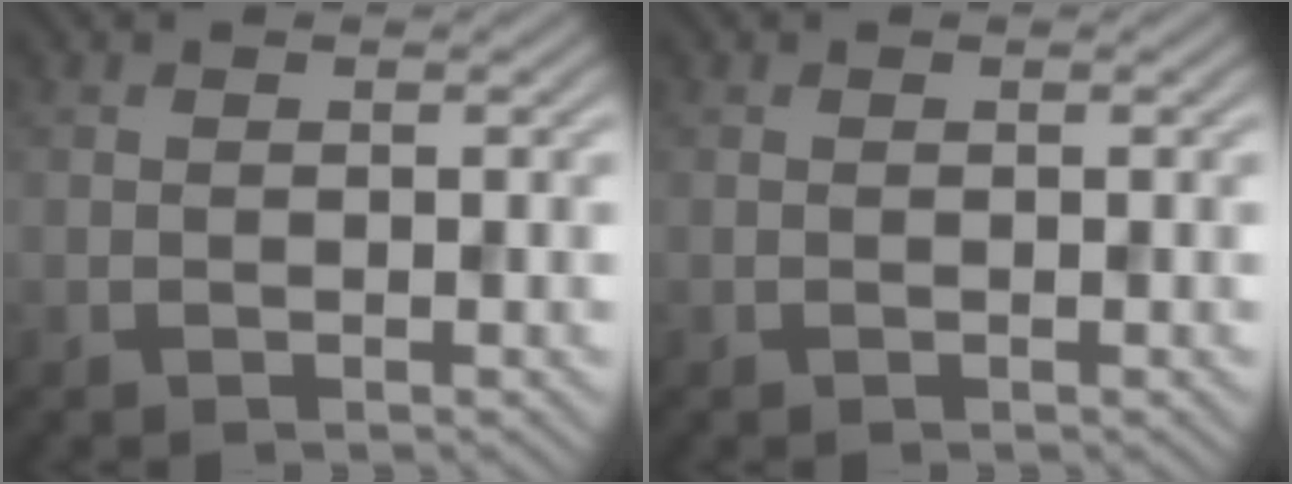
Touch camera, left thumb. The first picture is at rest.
{"total": 0.0}